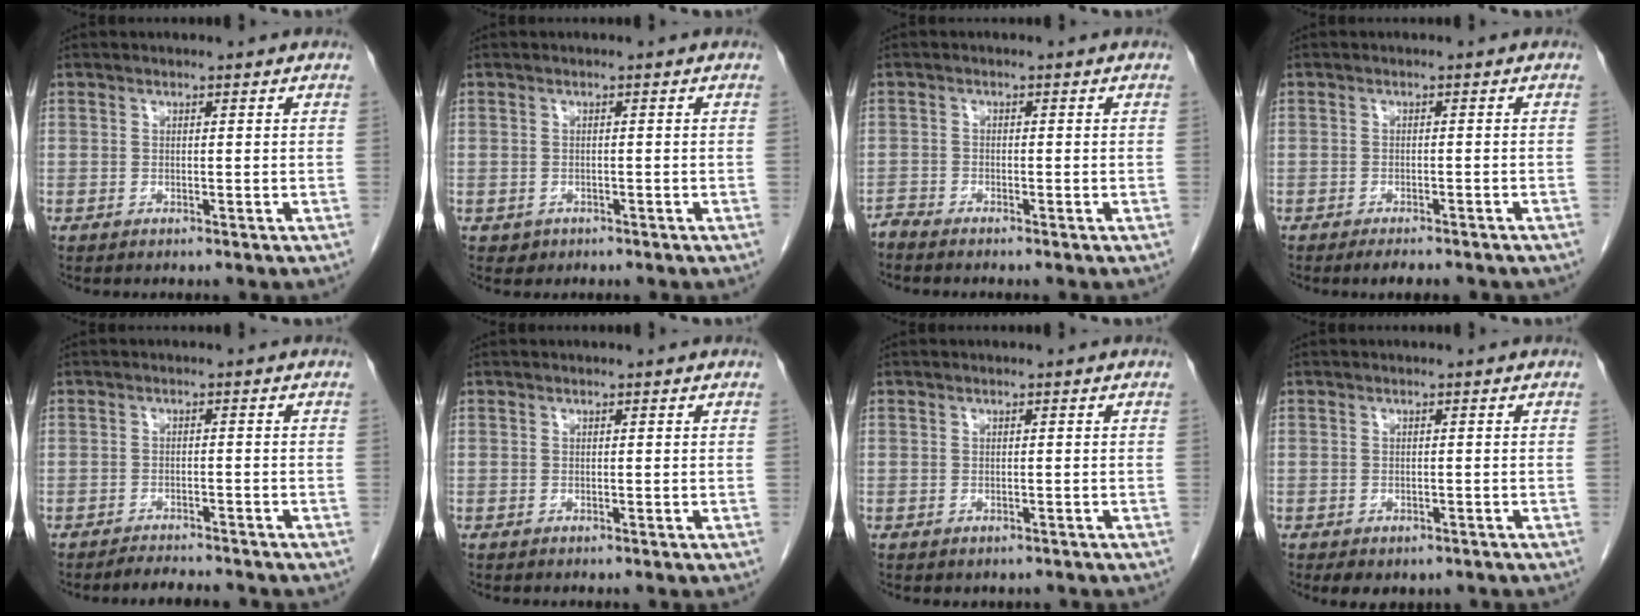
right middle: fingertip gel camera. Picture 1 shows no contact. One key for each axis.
{"total": 1.1, "fx": -0.5, "fy": 0.9, "fz": 0.1, "tx": -0.002, "ty": 0.004, "tz": -0.004}
{"total": 1.4, "fx": -1.4, "fy": -0.2, "fz": 0.0, "tx": 0.001, "ty": -0.005, "tz": -0.028}
{"total": 5.2, "fx": -4.3, "fy": 1.3, "fz": 2.6, "tx": -0.029, "ty": -0.007, "tz": -0.050}
{"total": 4.5, "fx": -4.3, "fy": 0.4, "fz": 1.2, "tx": -0.015, "ty": -0.010, "tz": -0.064}
{"total": 0.0}
{"total": 0.7, "fx": -0.5, "fy": 0.5, "fz": 0.2, "tx": -0.007, "ty": 0.000, "tz": -0.006}
{"total": 4.1, "fx": -2.8, "fy": 2.3, "fz": 1.8, "tx": -0.019, "ty": -0.001, "tz": -0.032}